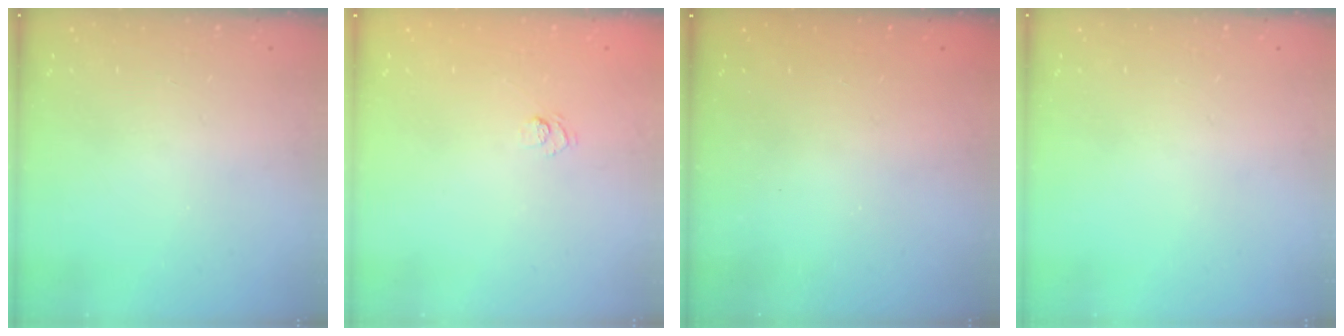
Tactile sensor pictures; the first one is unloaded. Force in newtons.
{"total": 4.5, "press": 4.3, "slide": 1.2}
{"total": 2.6, "press": 2.4, "slide": 0.8}
{"total": 0.0}